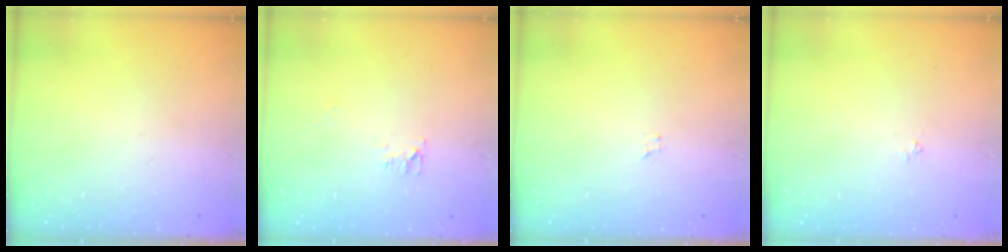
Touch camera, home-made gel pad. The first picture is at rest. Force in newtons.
{"total": 6.3, "press": 6.2, "slide": 0.6}
{"total": 0.6, "press": 0.6, "slide": 0.1}
{"total": 2.4, "press": 2.3, "slide": 0.5}